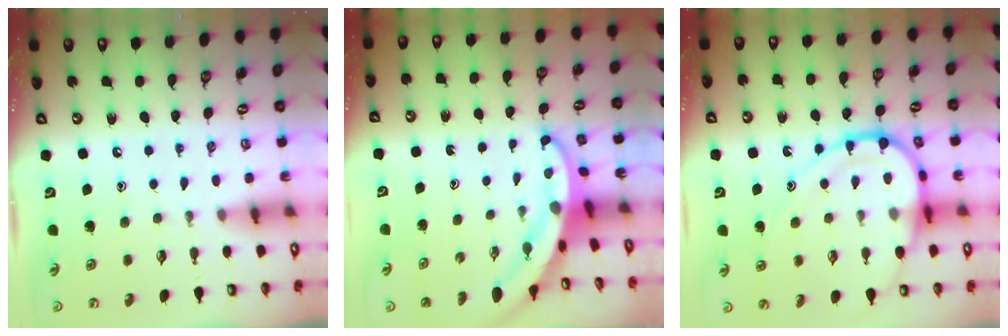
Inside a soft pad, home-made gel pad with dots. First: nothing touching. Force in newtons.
{"total": 4.6, "press": 4.6, "slide": 0.4}
{"total": 14.9, "press": 14.8, "slide": 1.9}